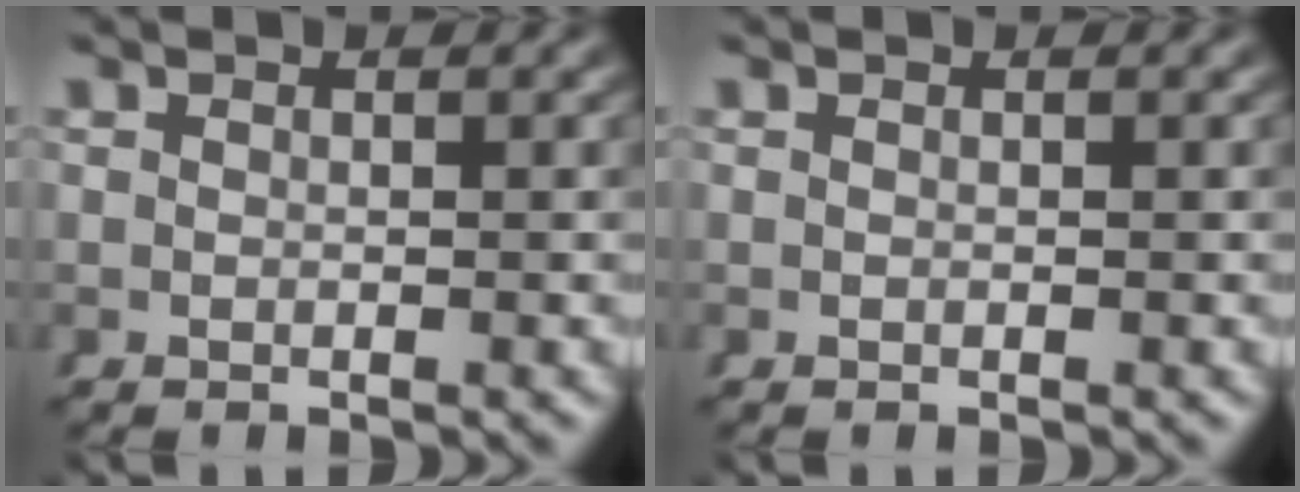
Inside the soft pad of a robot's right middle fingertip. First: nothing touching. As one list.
[{"total": 0.0}]